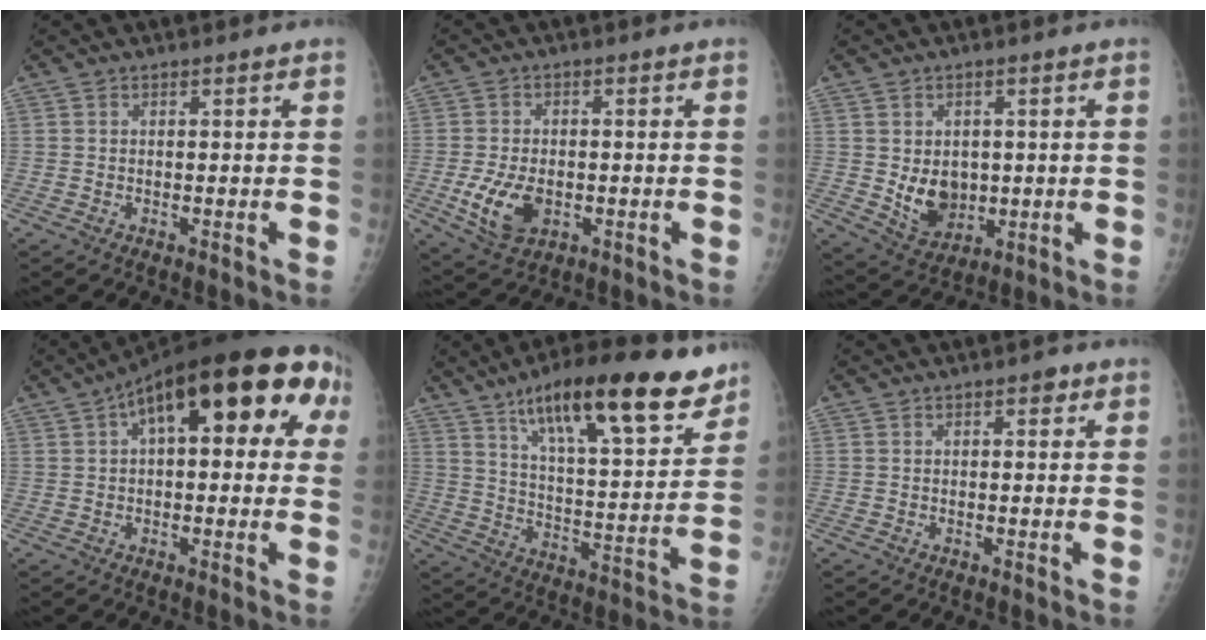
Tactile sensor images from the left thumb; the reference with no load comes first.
{"total": 8.3, "force": [-2.2, 5.4, 6.0], "torque": [-0.109, -0.002, -0.029]}
{"total": 8.0, "force": [-0.1, 6.3, 4.9], "torque": [-0.050, -0.013, 0.018]}
{"total": 22.3, "force": [7.1, 9.4, 18.9], "torque": [-0.258, 0.047, 0.095]}
{"total": 23.7, "force": [15.0, 7.0, 16.9], "torque": [-0.229, -0.052, 0.238]}
{"total": 1.2, "force": [0.6, 0.7, 0.8], "torque": [-0.003, 0.000, 0.005]}